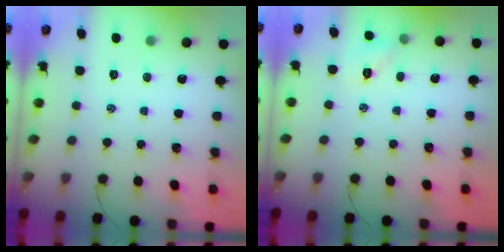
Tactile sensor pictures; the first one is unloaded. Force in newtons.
{"total": 4.1, "press": 4.1, "slide": 0.3}